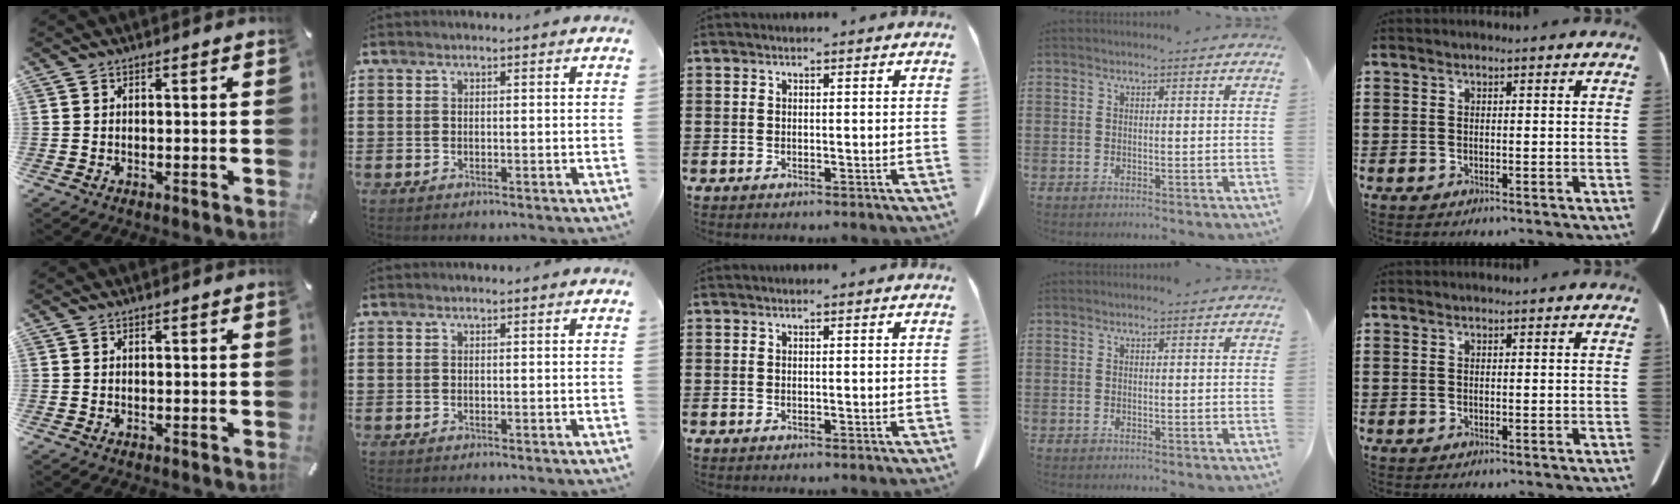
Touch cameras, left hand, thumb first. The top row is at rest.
{}